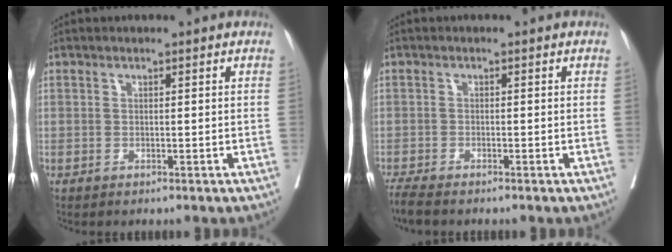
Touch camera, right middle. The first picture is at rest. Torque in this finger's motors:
{"motor_torque": [0.02, -0.02, 0.05, 0.00]}